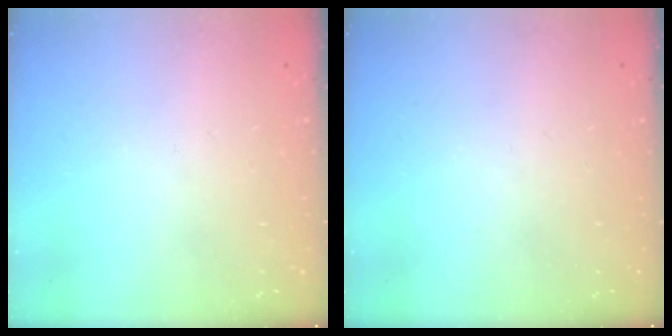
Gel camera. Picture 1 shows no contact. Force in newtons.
{"total": 0.0}